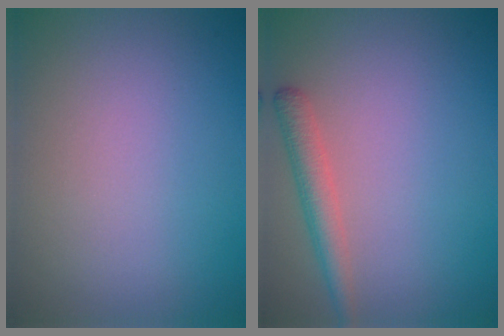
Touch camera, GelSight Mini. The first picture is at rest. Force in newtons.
{"total": 2.4, "press": 2.4, "slide": 0.1}